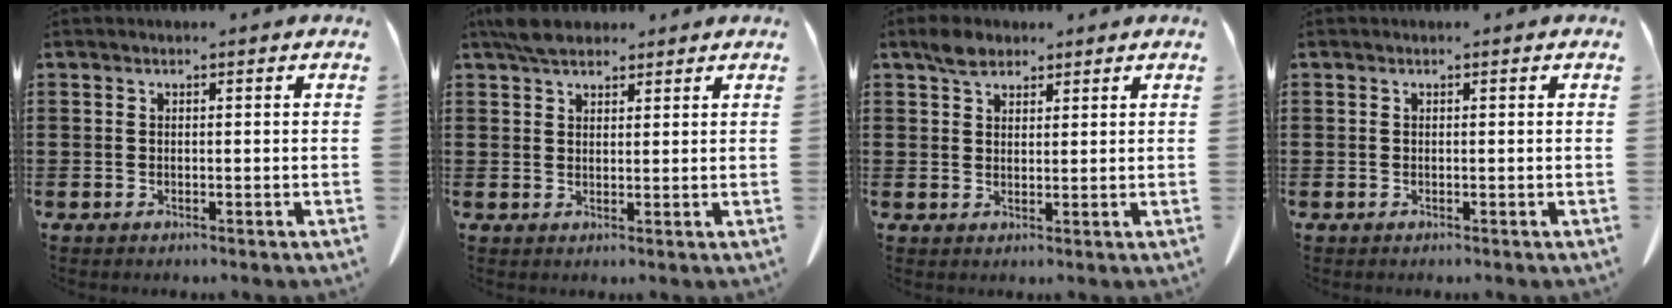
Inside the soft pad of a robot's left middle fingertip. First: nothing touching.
{"total": 4.2, "force": [3.6, 1.5, 1.5], "torque": [-0.031, -0.004, 0.068]}
{"total": 3.5, "force": [2.6, 2.0, 1.2], "torque": [-0.023, 0.004, 0.048]}
{"total": 0.0}